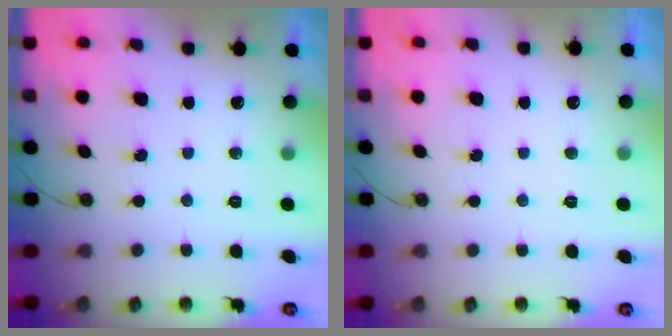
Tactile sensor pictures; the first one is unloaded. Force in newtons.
{"total": 0.0}